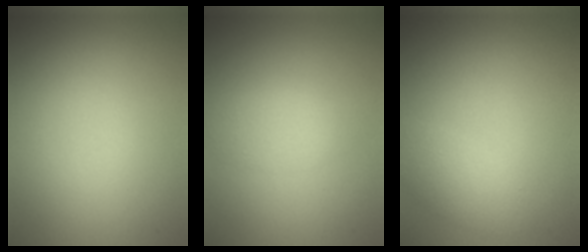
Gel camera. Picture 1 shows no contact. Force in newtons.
{"total": 1.5, "press": 1.5, "slide": 0.0}
{"total": 2.0, "press": 2.0, "slide": 0.0}